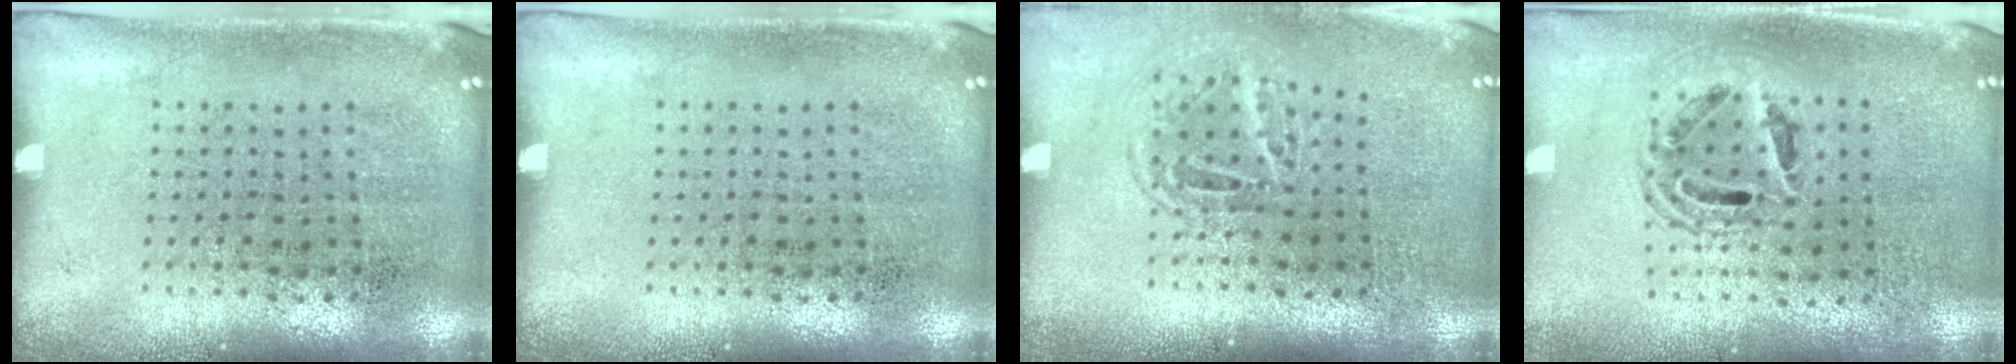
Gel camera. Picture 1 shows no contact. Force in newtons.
{"total": 0.0}
{"total": 1.6, "press": 1.1, "slide": 1.2}
{"total": 1.4, "press": 1.2, "slide": 0.6}